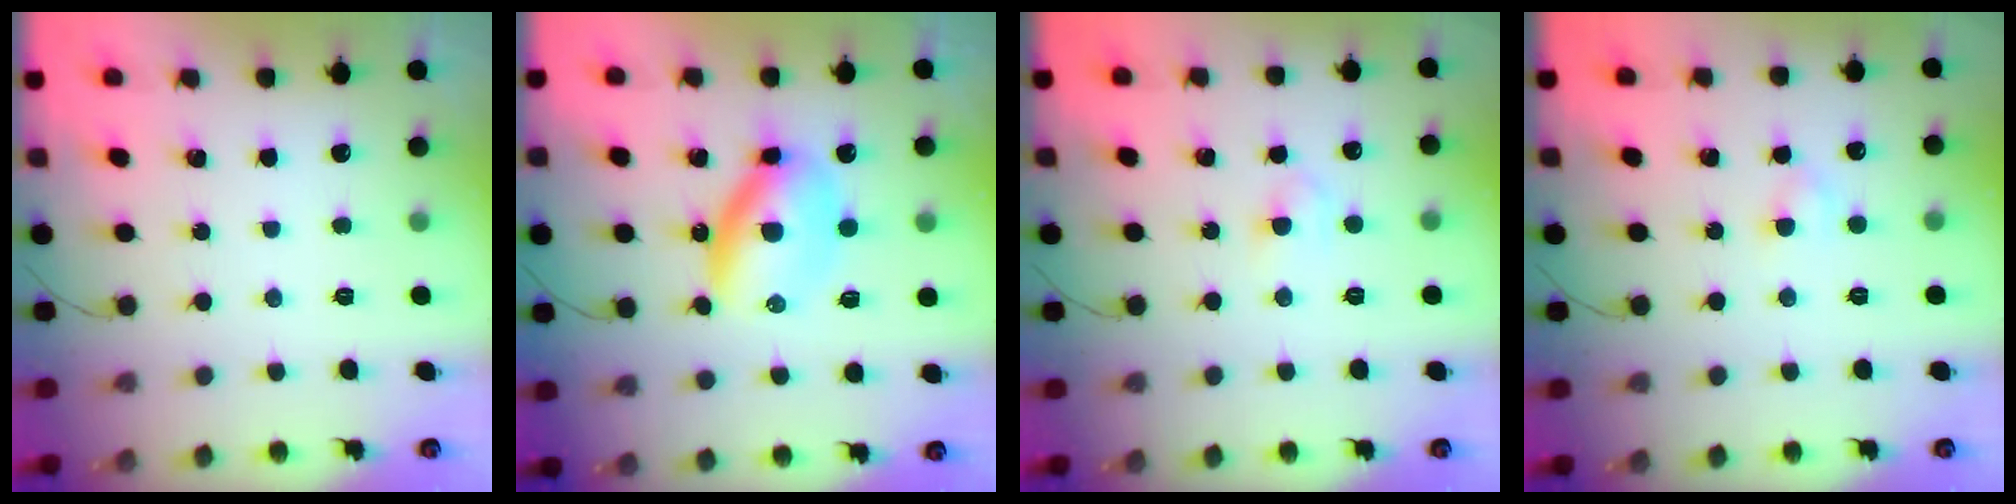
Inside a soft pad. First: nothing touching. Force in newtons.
{"total": 7.0, "press": 7.0, "slide": 0.6}
{"total": 3.3, "press": 3.1, "slide": 1.2}
{"total": 2.9, "press": 2.7, "slide": 1.1}